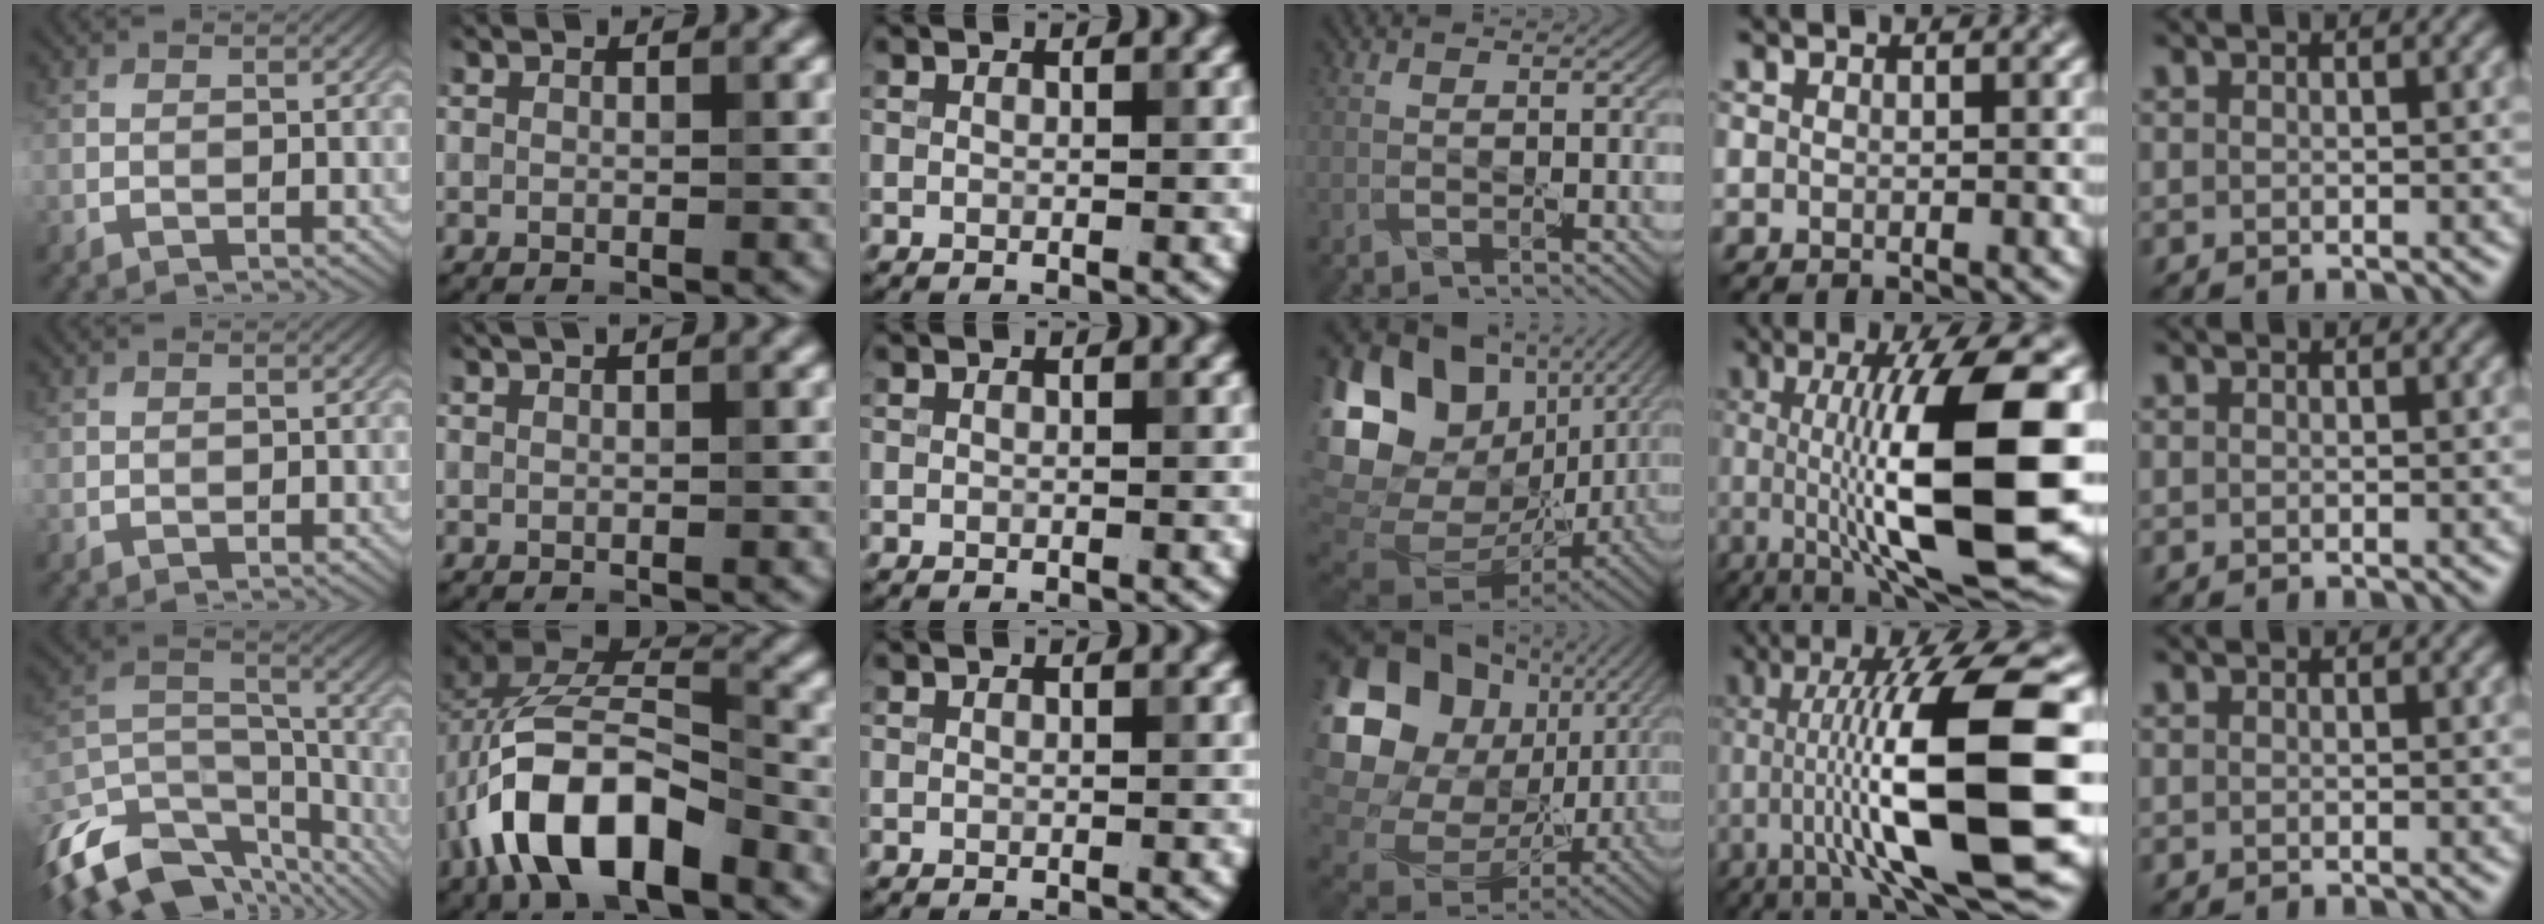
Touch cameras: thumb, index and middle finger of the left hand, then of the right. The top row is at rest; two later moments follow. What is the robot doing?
{"motion": "peel", "object": "postage stamp"}